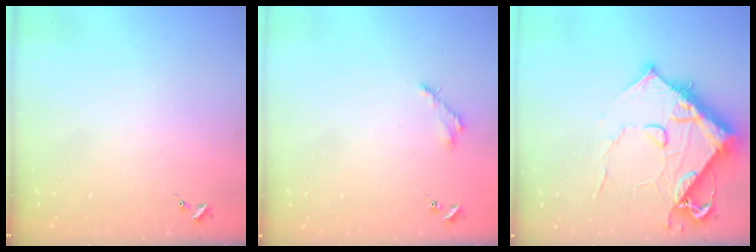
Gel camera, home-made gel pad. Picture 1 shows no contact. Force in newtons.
{"total": 2.8, "press": 2.8, "slide": 0.3}
{"total": 13.7, "press": 13.6, "slide": 1.5}